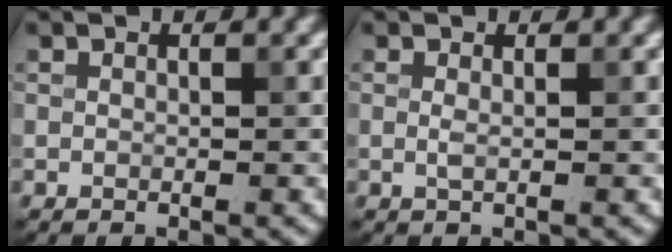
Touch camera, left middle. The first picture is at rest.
{"total": 0.7, "force": [0.1, 0.2, 0.7], "torque": [-0.015, -0.002, 0.000]}